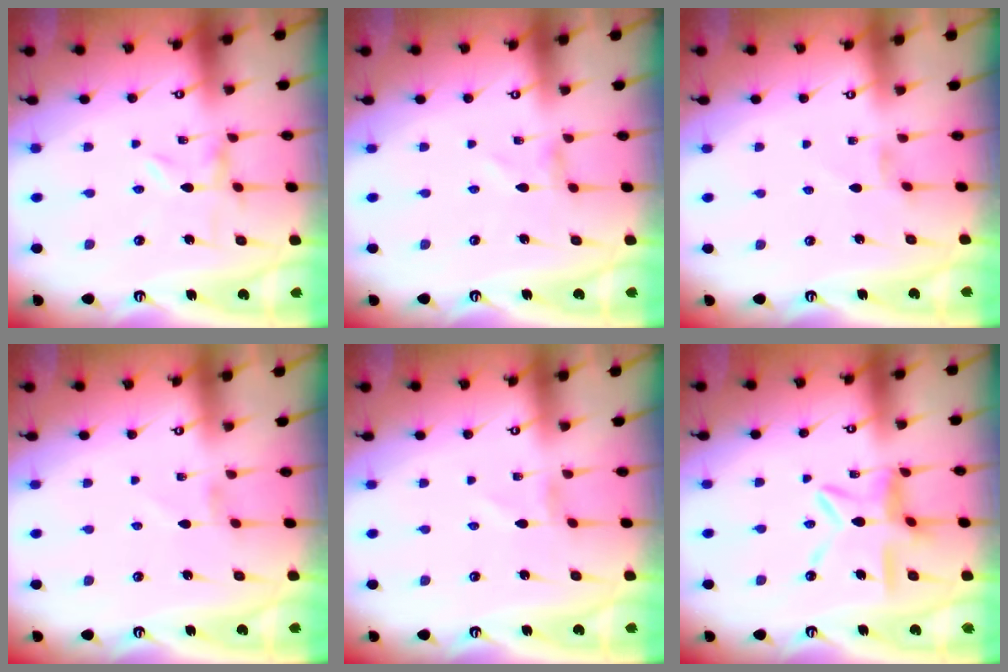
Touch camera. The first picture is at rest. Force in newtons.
{"total": 0.8, "press": 0.8, "slide": 0.1}
{"total": 0.5, "press": 0.4, "slide": 0.3}
{"total": 0.6, "press": 0.6, "slide": 0.3}
{"total": 0.0}
{"total": 11.9, "press": 11.8, "slide": 1.3}